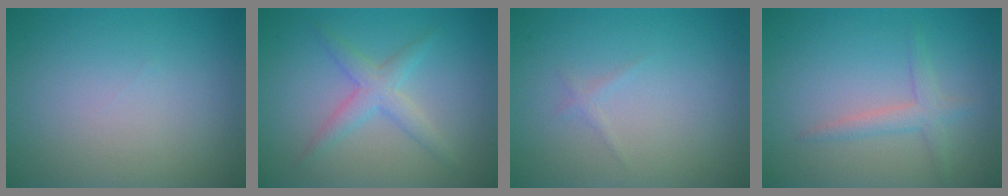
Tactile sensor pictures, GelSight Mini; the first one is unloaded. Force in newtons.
{"total": 2.6, "press": 2.6, "slide": 0.1}
{"total": 0.6, "press": 0.6, "slide": 0.0}
{"total": 2.0, "press": 2.0, "slide": 0.1}